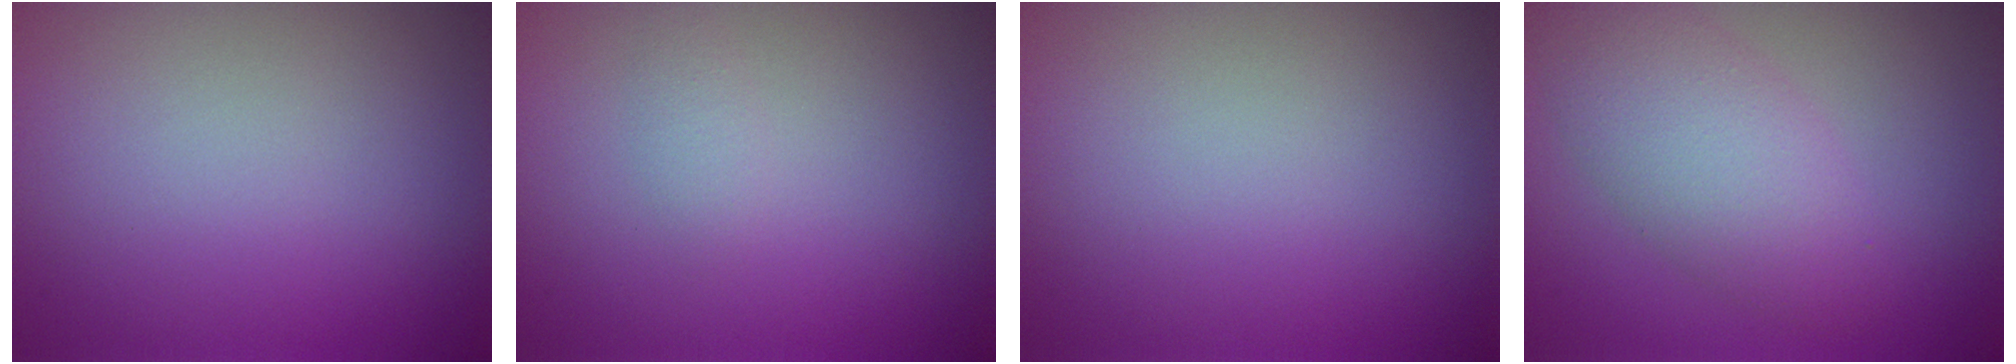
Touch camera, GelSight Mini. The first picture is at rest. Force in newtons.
{"total": 0.9, "press": 0.9, "slide": 0.0}
{"total": 0.0}
{"total": 5.0, "press": 5.0, "slide": 0.1}